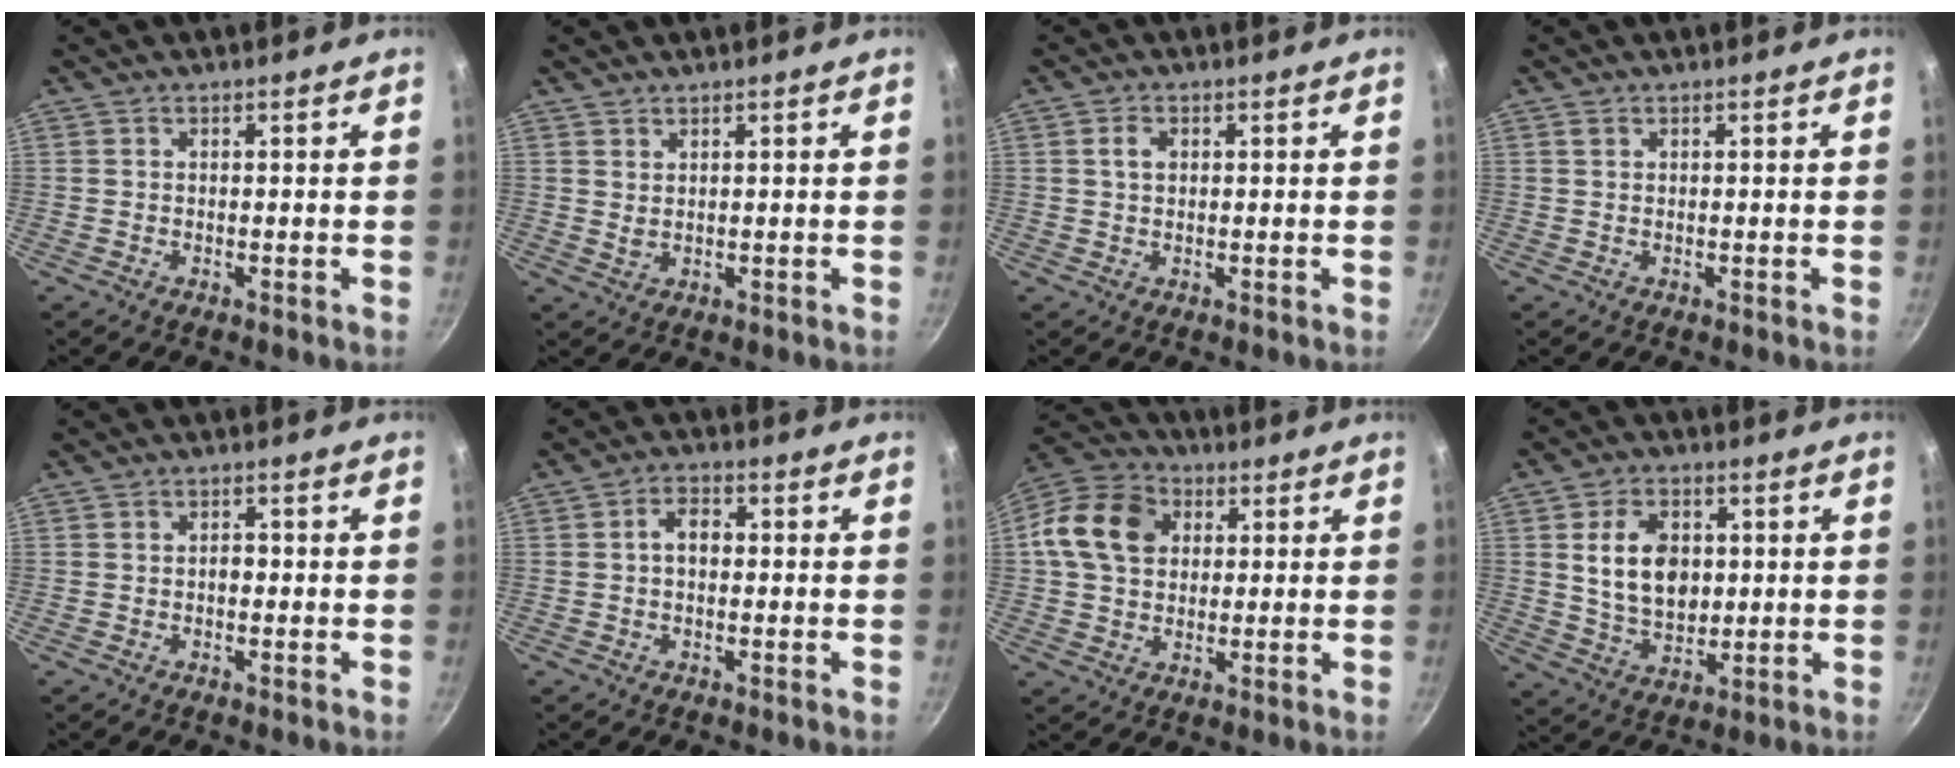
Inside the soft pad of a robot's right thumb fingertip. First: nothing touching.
{"total": 1.7, "force": [1.4, 0.7, 0.7], "torque": [-0.011, -0.016, 0.026]}
{"total": 2.3, "force": [0.6, 1.6, 1.5], "torque": [-0.020, 0.002, 0.010]}
{"total": 0.7, "force": [0.4, 0.4, 0.4], "torque": [-0.007, -0.001, 0.008]}
{"total": 1.5, "force": [-0.3, 1.0, 1.1], "torque": [-0.012, 0.009, -0.006]}
{"total": 4.4, "force": [0.2, 3.0, 3.3], "torque": [-0.043, 0.015, -0.004]}
{"total": 13.5, "force": [2.6, 10.5, 8.0], "torque": [-0.129, 0.019, 0.031]}
{"total": 11.8, "force": [2.0, 8.3, 8.1], "torque": [-0.116, -0.012, 0.040]}